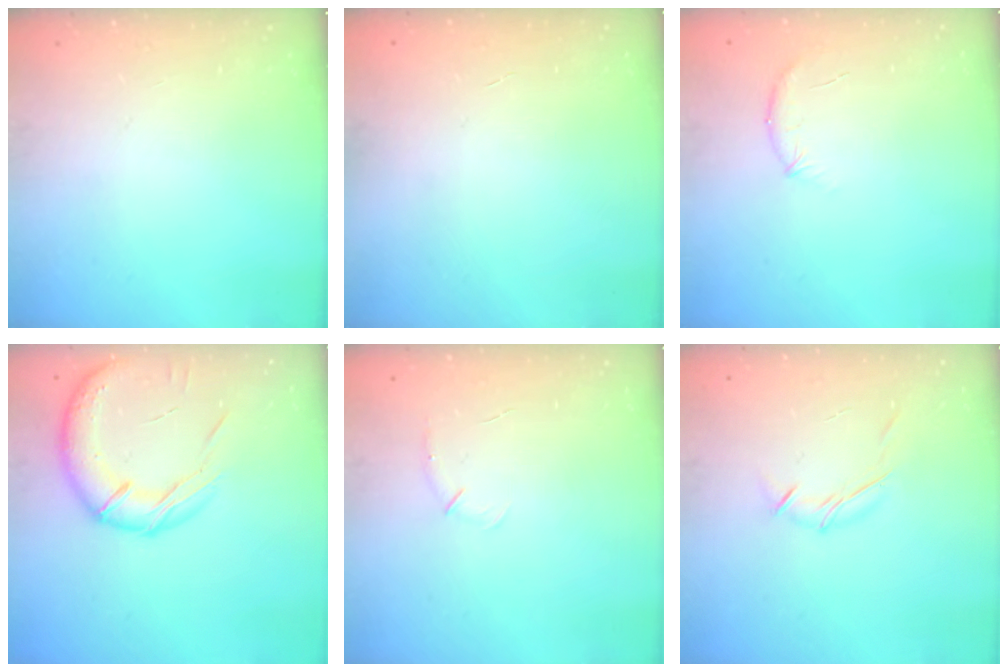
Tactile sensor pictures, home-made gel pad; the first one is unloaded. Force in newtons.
{"total": 0.0}
{"total": 8.3, "press": 8.1, "slide": 1.7}
{"total": 17.2, "press": 16.9, "slide": 3.1}
{"total": 4.1, "press": 4.0, "slide": 1.0}
{"total": 6.4, "press": 6.3, "slide": 0.9}